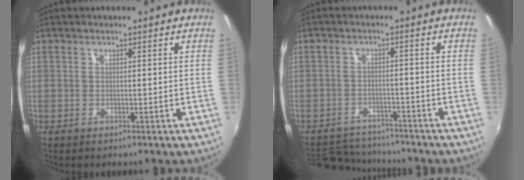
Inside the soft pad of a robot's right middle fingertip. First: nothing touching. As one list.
[{"total": 10.8, "force": [-9.9, 3.4, 2.7], "torque": [-0.072, 0.010, -0.145]}]